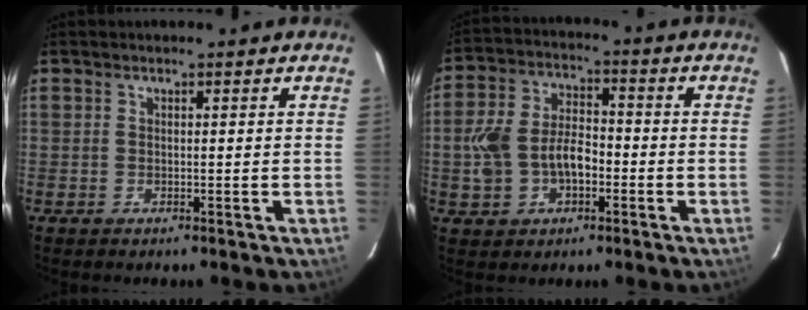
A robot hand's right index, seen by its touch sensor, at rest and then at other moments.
{"total": 10.9, "force": [-2.5, 7.1, 7.9], "torque": [-0.169, 0.018, -0.037]}